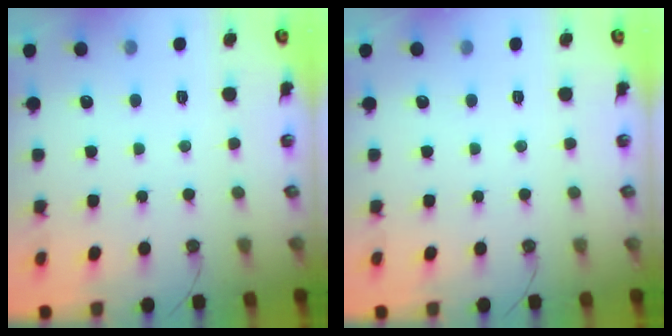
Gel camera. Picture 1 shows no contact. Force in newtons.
{"total": 0.0}